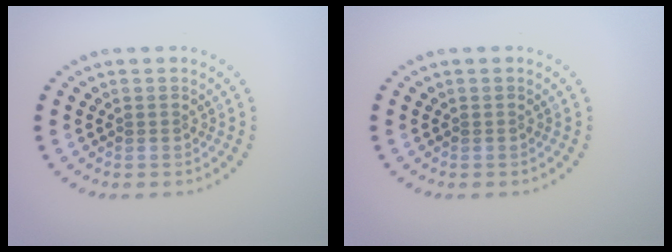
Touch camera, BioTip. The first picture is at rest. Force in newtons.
{"total": 0.0}